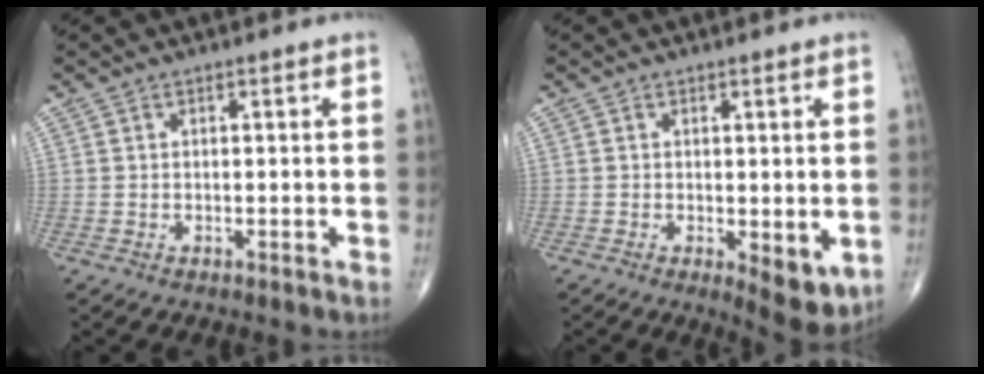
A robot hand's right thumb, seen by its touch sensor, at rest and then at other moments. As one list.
[{"total": 6.2, "force": [-1.2, 2.5, 5.6], "torque": [-0.066, -0.017, -0.010]}]